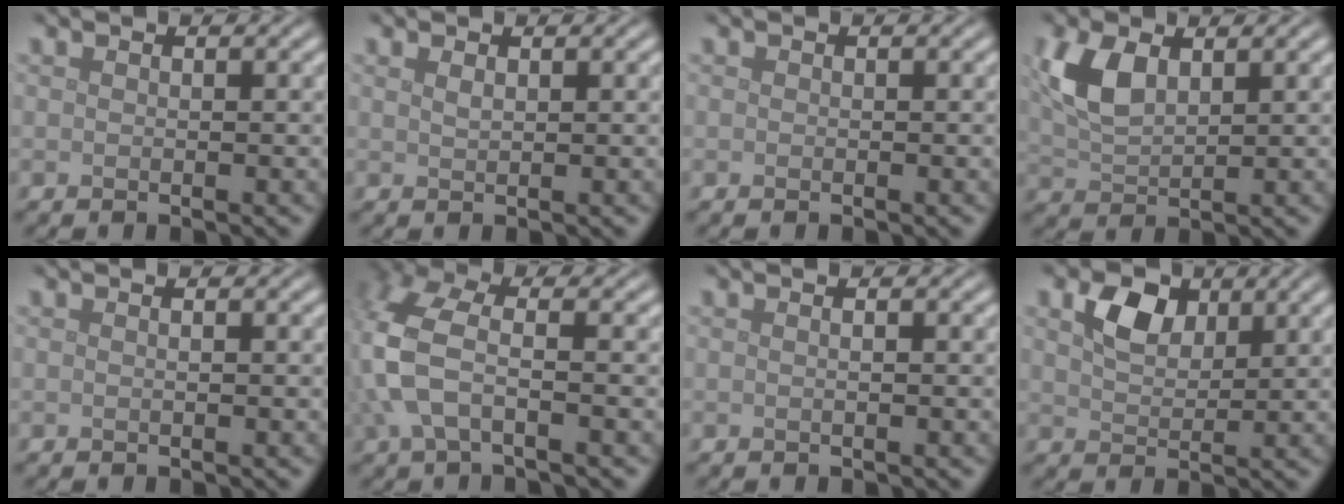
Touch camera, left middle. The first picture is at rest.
{"total": 0.8, "force": [0.6, 0.3, 0.5], "torque": [-0.013, 0.000, 0.013]}
{"total": 0.0}
{"total": 5.0, "force": [1.9, 2.7, 3.8], "torque": [-0.094, 0.006, 0.039]}
{"total": 0.6, "force": [0.2, 0.2, 0.5], "torque": [-0.009, 0.004, 0.002]}
{"total": 5.5, "force": [-0.7, 2.7, 4.7], "torque": [-0.120, 0.006, -0.023]}
{"total": 0.9, "force": [0.3, 0.3, 0.8], "torque": [-0.005, -0.002, 0.002]}
{"total": 3.7, "force": [1.9, 2.4, 2.1], "torque": [-0.043, 0.004, 0.033]}